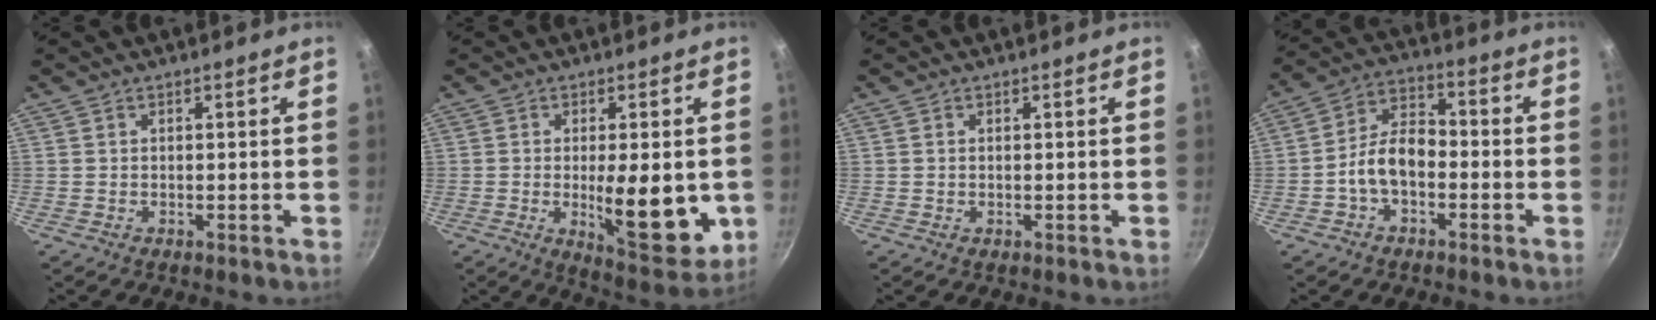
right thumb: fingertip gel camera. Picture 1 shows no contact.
{"total": 14.1, "force": [-1.7, 5.0, 13.1], "torque": [-0.158, -0.019, -0.015]}
{"total": 0.0}
{"total": 8.8, "force": [-2.6, 5.4, 6.4], "torque": [-0.096, 0.044, -0.058]}